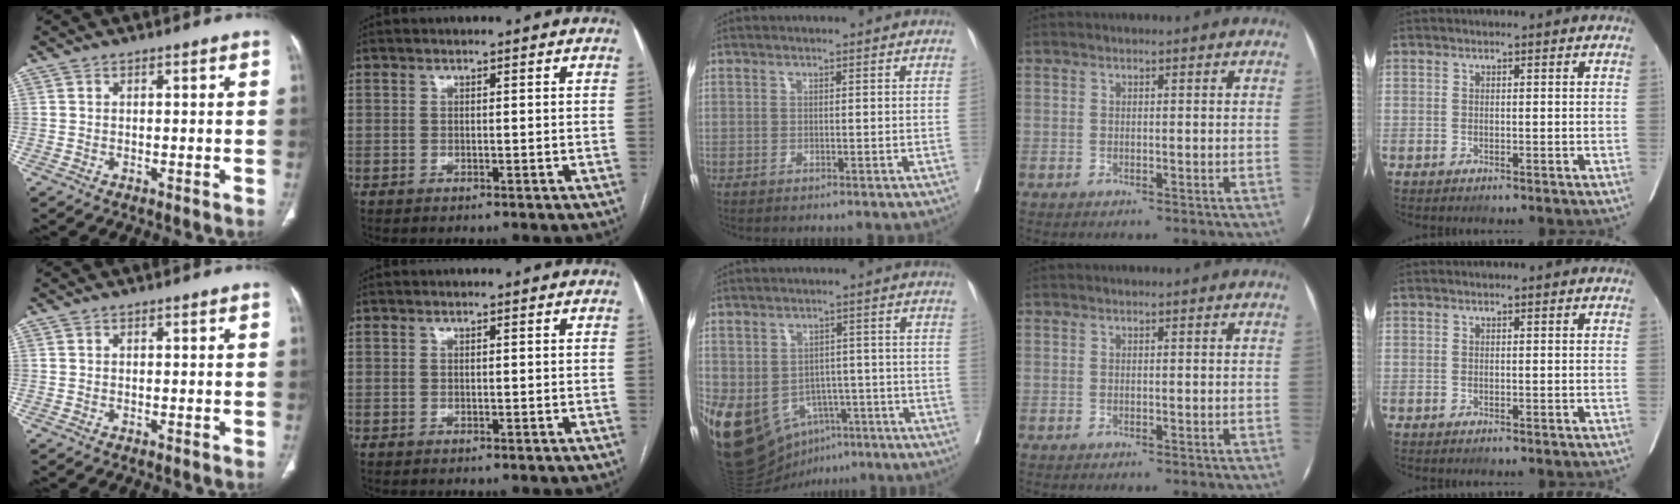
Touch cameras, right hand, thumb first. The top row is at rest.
{"middle": {"total": 13.6, "force": [-5.9, 10.2, 6.8], "torque": [-0.134, 0.017, -0.076]}}